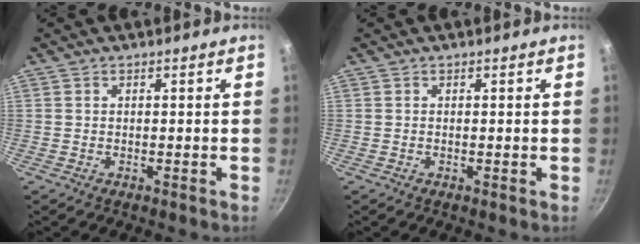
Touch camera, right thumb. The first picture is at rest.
{"total": 0.0}